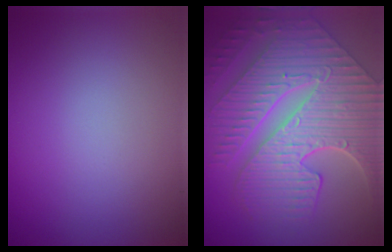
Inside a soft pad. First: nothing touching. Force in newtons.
{"total": 10.0, "press": 7.1, "slide": 7.0}